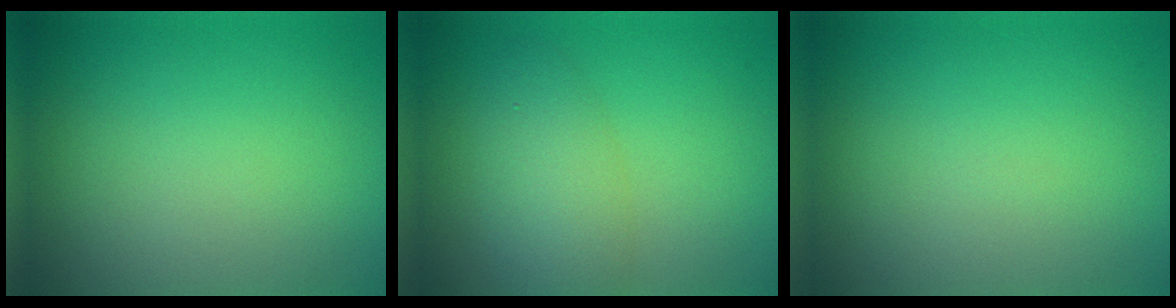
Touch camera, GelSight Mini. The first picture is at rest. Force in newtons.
{"total": 3.9, "press": 3.9, "slide": 0.2}
{"total": 0.0}